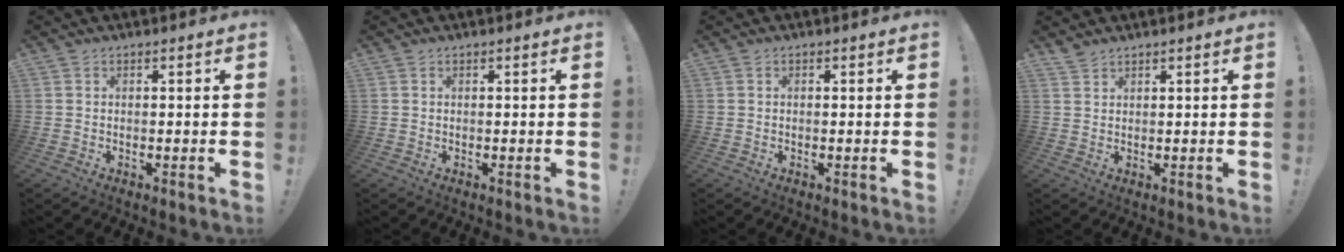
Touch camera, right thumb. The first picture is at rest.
{"total": 0.0}
{"total": 0.0}
{"total": 2.0, "force": [1.8, 0.4, 0.7], "torque": [-0.015, -0.010, 0.034]}